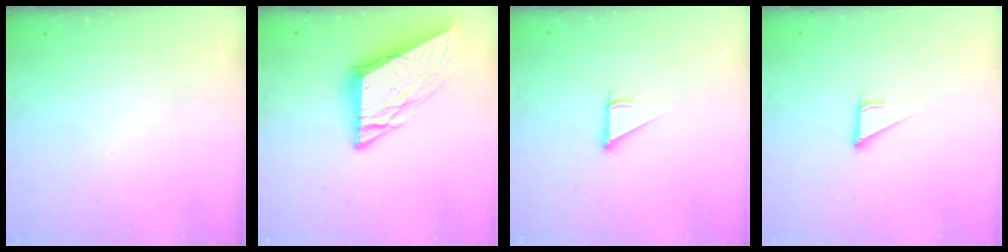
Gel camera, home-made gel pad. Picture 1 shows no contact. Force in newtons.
{"total": 10.7, "press": 10.6, "slide": 1.3}
{"total": 2.5, "press": 2.5, "slide": 0.1}
{"total": 3.4, "press": 3.4, "slide": 0.3}